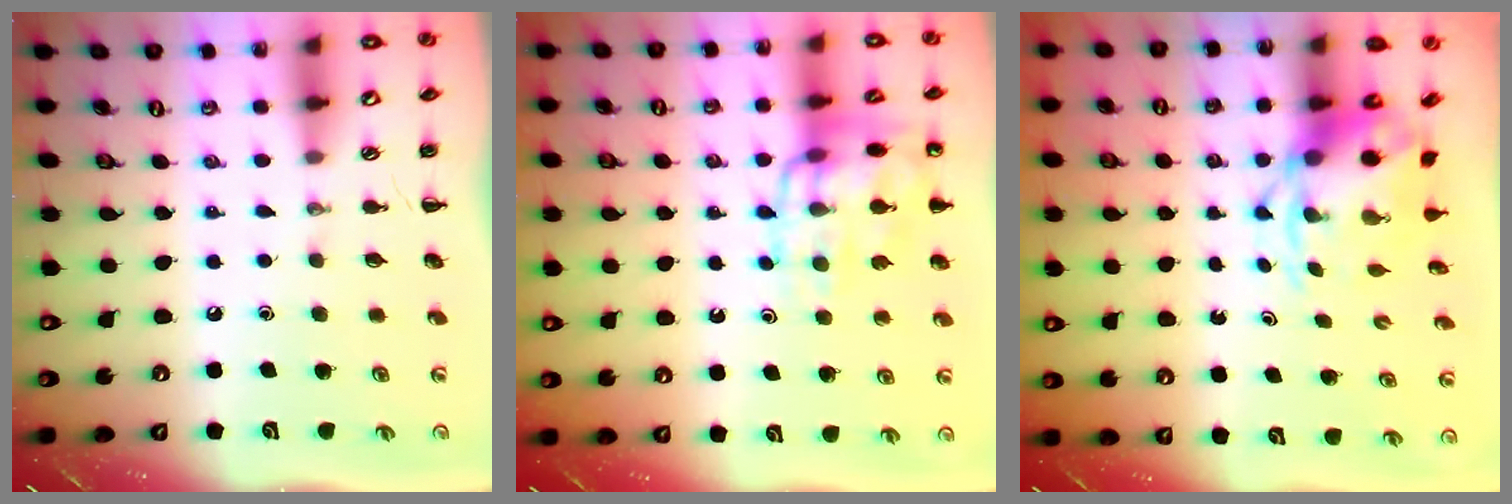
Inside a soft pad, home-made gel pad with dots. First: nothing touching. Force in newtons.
{"total": 14.0, "press": 13.9, "slide": 1.2}
{"total": 4.5, "press": 4.4, "slide": 0.8}